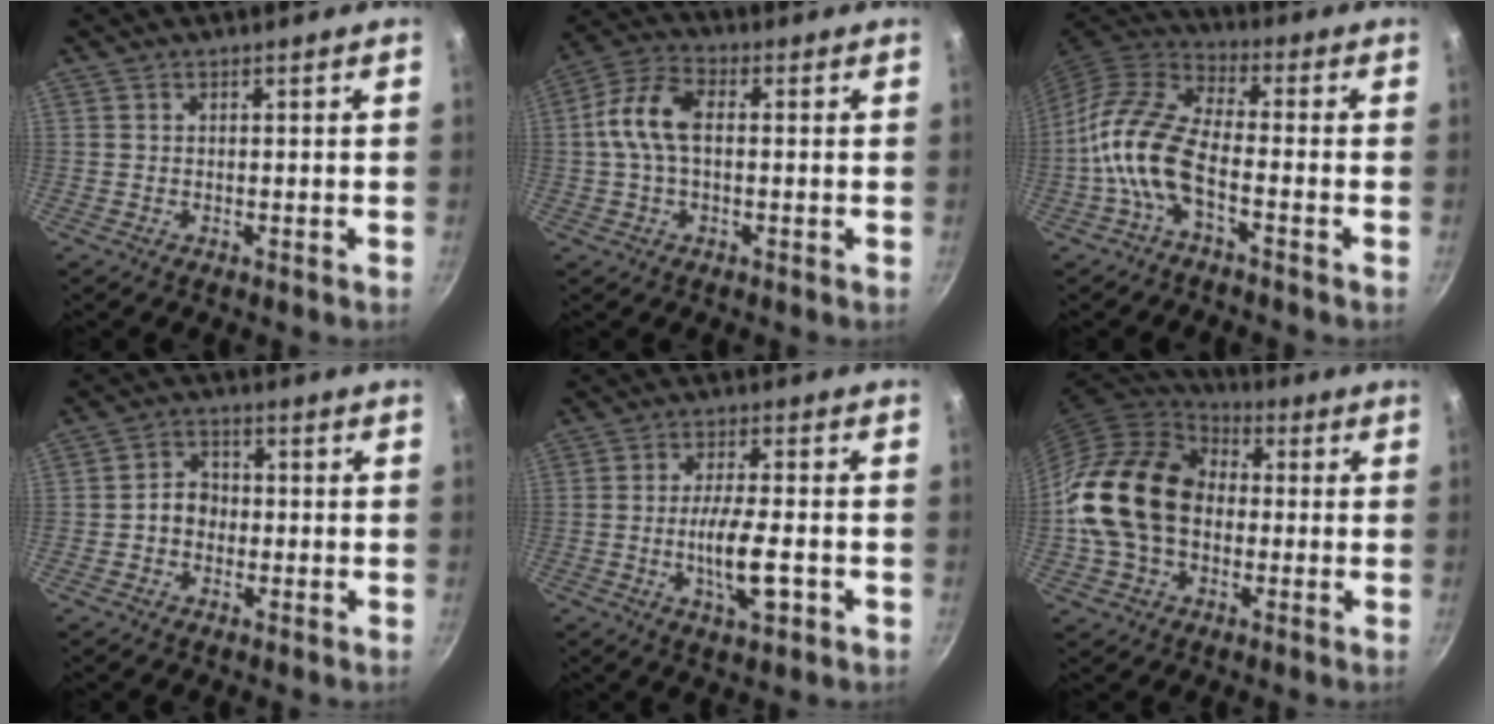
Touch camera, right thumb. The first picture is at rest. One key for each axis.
{"total": 9.4, "fx": 0.5, "fy": 5.2, "fz": 7.8, "tx": -0.158, "ty": 0.029, "tz": -0.003}
{"total": 12.0, "fx": -3.9, "fy": 5.4, "fz": 10.0, "tx": -0.201, "ty": 0.036, "tz": -0.092}
{"total": 4.5, "fx": -0.8, "fy": 3.8, "fz": 2.3, "tx": -0.008, "ty": 0.017, "tz": -0.020}
{"total": 9.1, "fx": -2.5, "fy": 2.7, "fz": 8.4, "tx": -0.144, "ty": 0.009, "tz": -0.045}
{"total": 19.0, "fx": -0.5, "fy": 14.2, "fz": 12.7, "tx": -0.209, "ty": 0.037, "tz": -0.019}